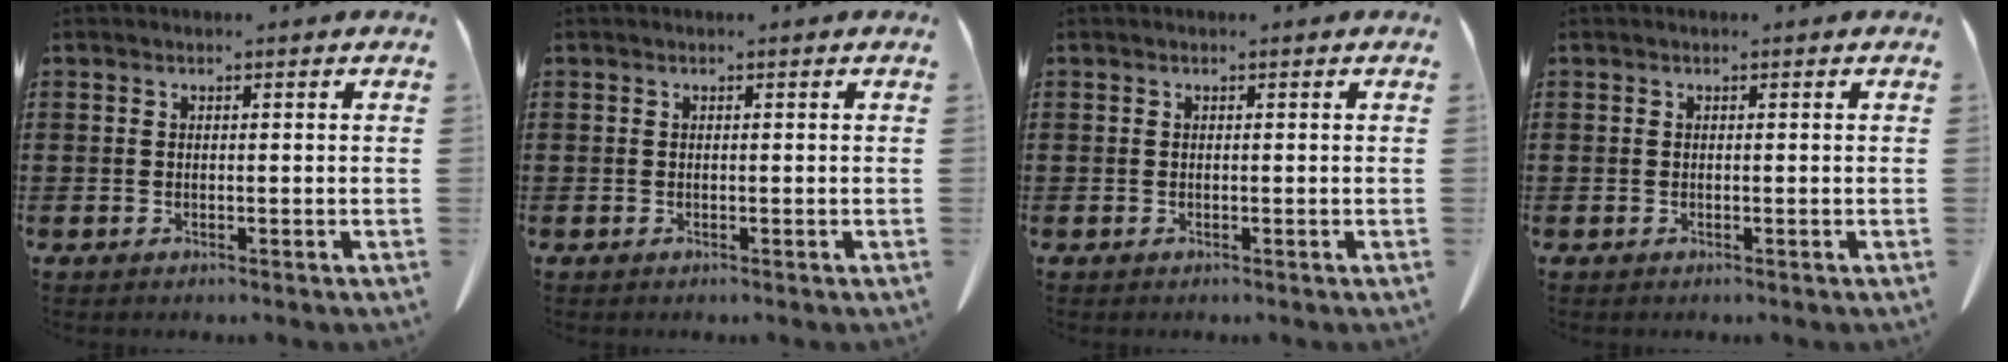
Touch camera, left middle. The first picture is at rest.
{"total": 0.0}
{"total": 0.0}
{"total": 0.0}